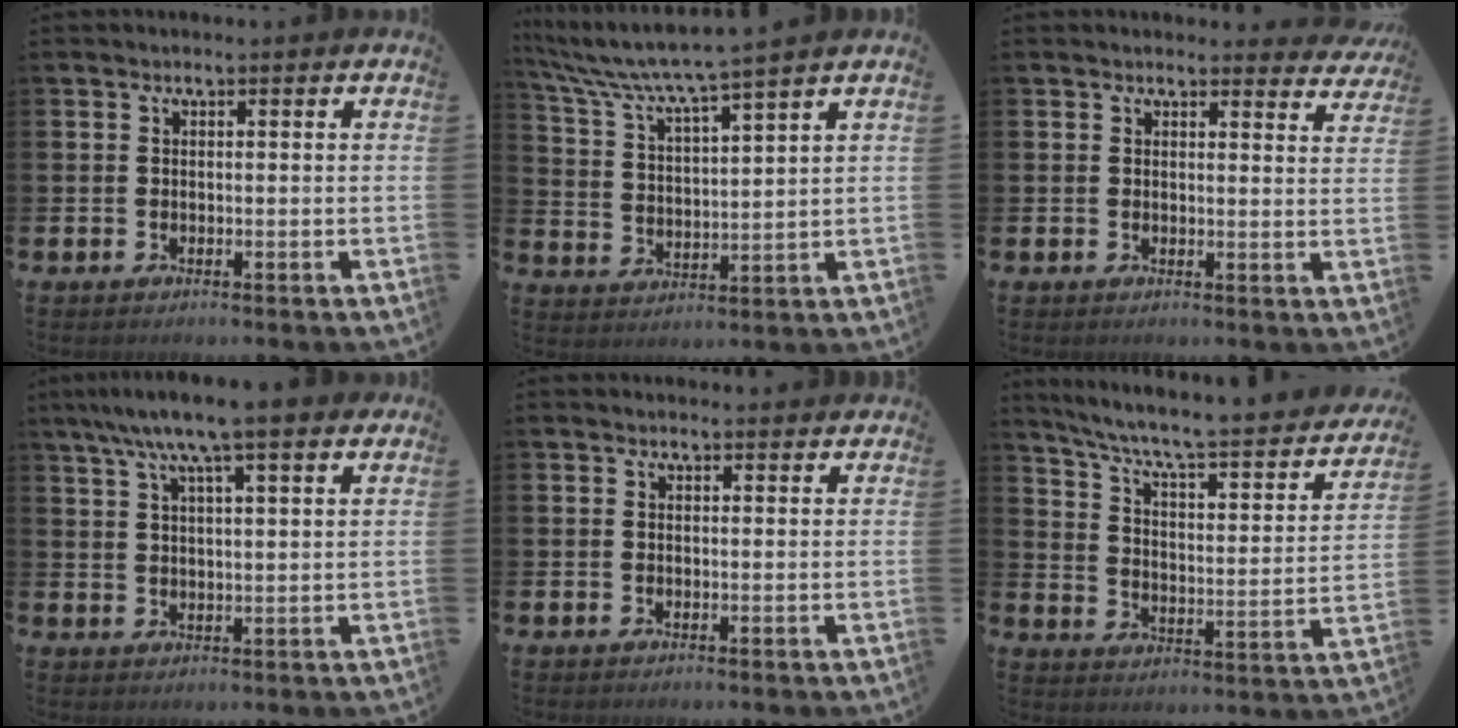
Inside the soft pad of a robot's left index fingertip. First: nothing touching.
{"total": 6.6, "force": [6.1, -0.4, 2.5], "torque": [-0.075, -0.040, 0.101]}
{"total": 2.3, "force": [2.3, 0.5, 0.1], "torque": [0.007, -0.011, 0.039]}
{"total": 8.2, "force": [6.9, 0.5, 4.4], "torque": [-0.098, -0.018, 0.122]}
{"total": 1.2, "force": [1.2, 0.2, 0.1], "torque": [0.009, -0.004, 0.019]}
{"total": 7.0, "force": [5.9, 1.1, 3.7], "torque": [-0.091, -0.052, 0.090]}